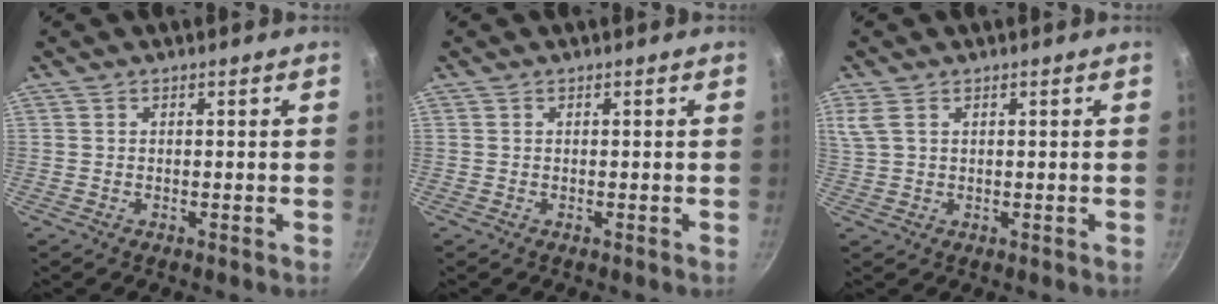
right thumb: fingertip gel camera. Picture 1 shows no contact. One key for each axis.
{"total": 0.0}
{"total": 3.7, "fx": 1.7, "fy": 2.3, "fz": 2.5, "tx": -0.056, "ty": 0.005, "tz": 0.038}